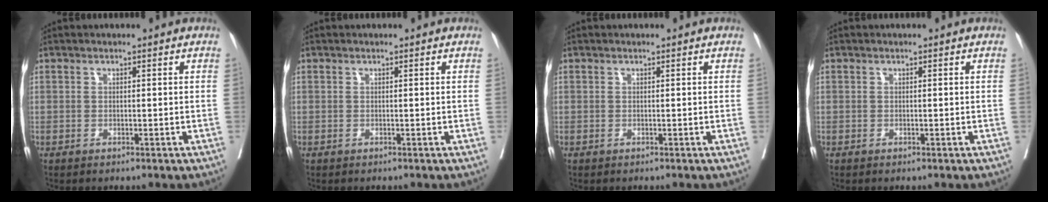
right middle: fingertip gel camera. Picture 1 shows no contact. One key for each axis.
{"total": 0.0}
{"total": 0.0}
{"total": 0.0}